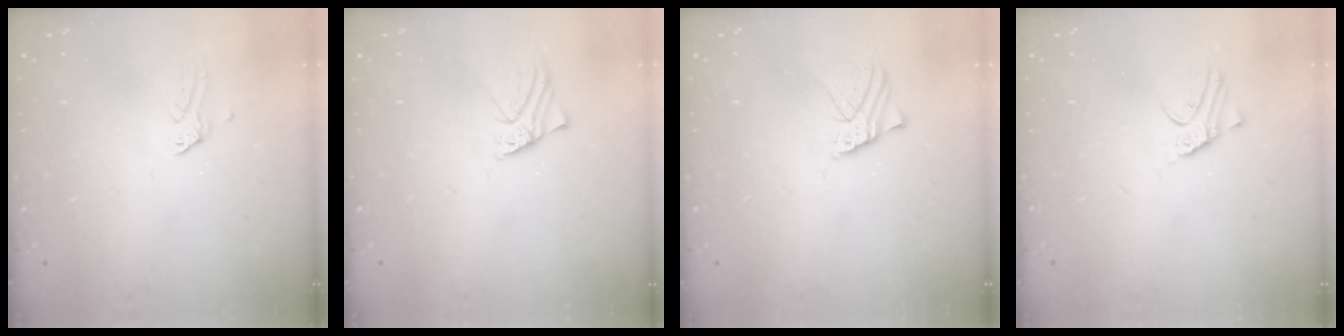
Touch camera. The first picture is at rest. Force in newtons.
{"total": 1.7, "press": 1.7, "slide": 0.2}
{"total": 2.1, "press": 2.1, "slide": 0.0}
{"total": 2.4, "press": 2.4, "slide": 0.1}